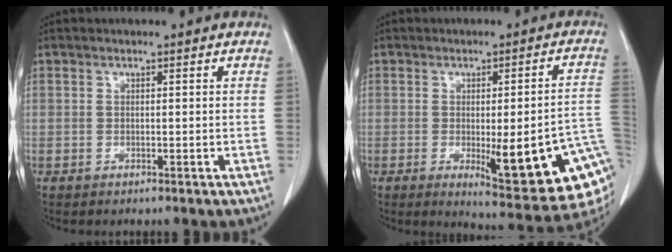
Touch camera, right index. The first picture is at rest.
{"total": 18.9, "force": [-5.3, 3.5, 17.8], "torque": [-0.139, 0.002, -0.051]}